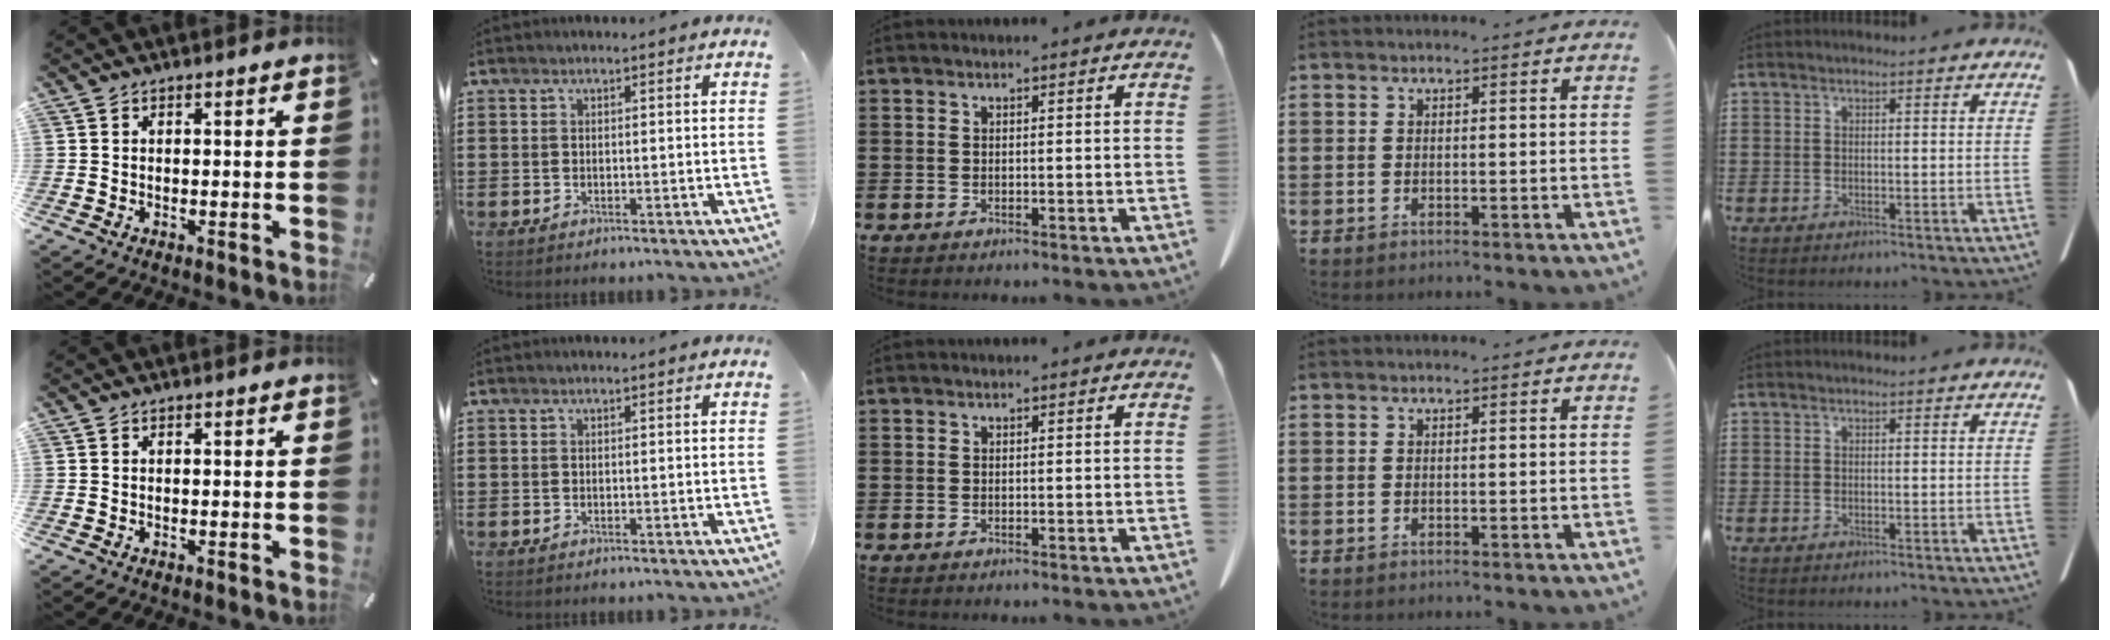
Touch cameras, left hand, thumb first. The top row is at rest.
{}